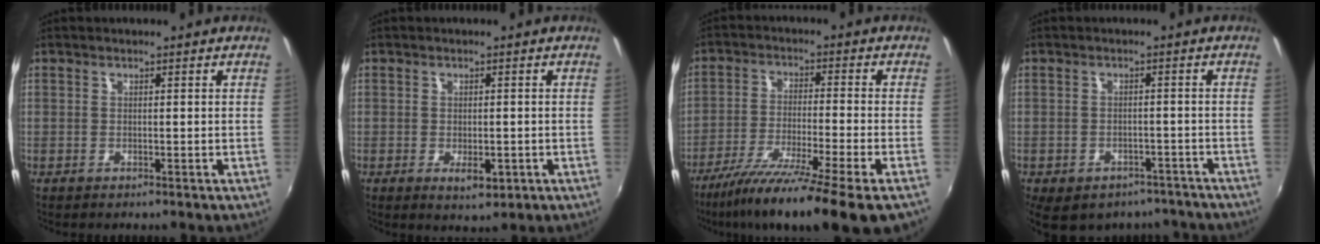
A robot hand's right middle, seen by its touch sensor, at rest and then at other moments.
{"total": 3.3, "force": [-1.0, 1.7, 2.6], "torque": [-0.045, -0.009, -0.012]}
{"total": 18.1, "force": [-13.6, -1.0, 11.8], "torque": [-0.215, -0.062, -0.219]}
{"total": 13.7, "force": [-10.1, 7.4, 5.6], "torque": [-0.125, -0.009, -0.121]}